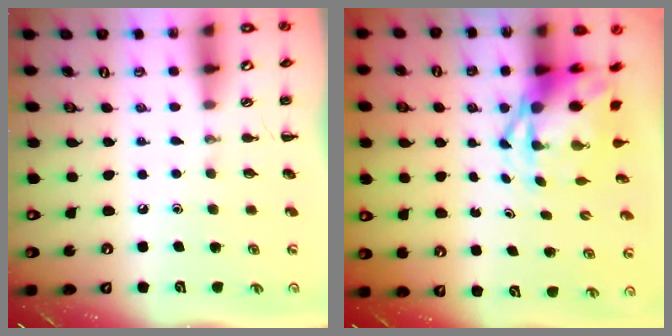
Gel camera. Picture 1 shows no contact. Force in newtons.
{"total": 5.4, "press": 5.2, "slide": 1.2}